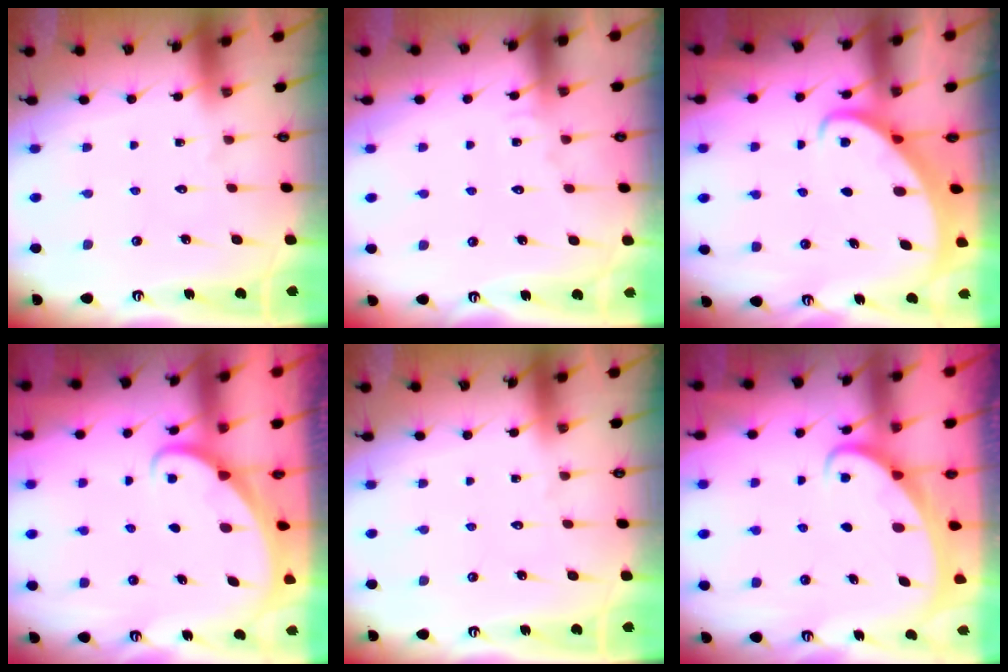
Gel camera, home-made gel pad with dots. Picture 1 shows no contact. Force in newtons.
{"total": 4.7, "press": 4.6, "slide": 0.4}
{"total": 2.7, "press": 2.7, "slide": 0.3}
{"total": 1.9, "press": 1.9, "slide": 0.1}
{"total": 0.0}
{"total": 2.2, "press": 2.2, "slide": 0.0}